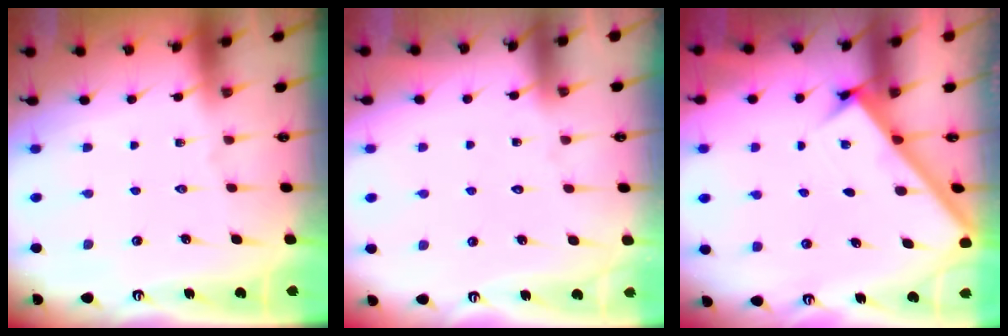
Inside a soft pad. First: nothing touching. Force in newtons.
{"total": 3.8, "press": 3.8, "slide": 0.3}
{"total": 2.5, "press": 2.5, "slide": 0.3}